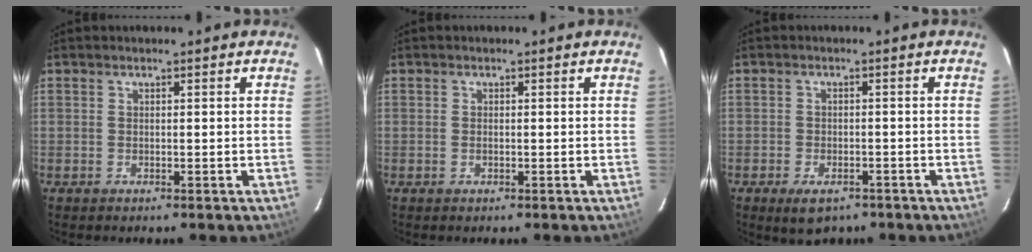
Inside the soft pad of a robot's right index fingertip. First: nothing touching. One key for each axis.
{"total": 0.6, "fx": -0.2, "fy": 0.3, "fz": 0.5, "tx": -0.011, "ty": 0.001, "tz": -0.003}
{"total": 5.2, "fx": -2.8, "fy": 3.1, "fz": 3.0, "tx": -0.059, "ty": -0.013, "tz": -0.038}